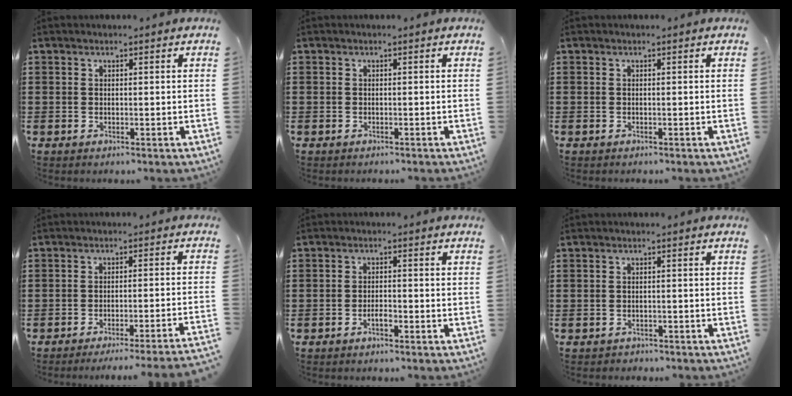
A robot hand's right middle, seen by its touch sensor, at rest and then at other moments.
{"total": 0.6, "force": [-0.5, 0.3, -0.1], "torque": [0.002, 0.004, -0.013]}
{"total": 0.0}
{"total": 3.2, "force": [-2.8, -0.7, 1.3], "torque": [-0.021, -0.006, -0.060]}
{"total": 1.7, "force": [-1.1, 0.4, 1.2], "torque": [-0.025, 0.000, -0.019]}
{"total": 1.0, "force": [-1.0, 0.3, -0.1], "torque": [-0.003, 0.002, -0.023]}